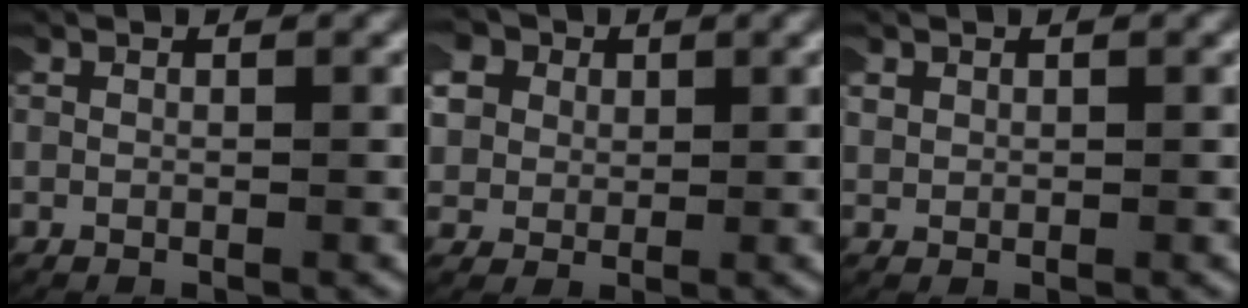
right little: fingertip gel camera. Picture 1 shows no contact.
{"total": 6.8, "force": [2.4, 5.6, 2.9], "torque": [-0.088, 0.001, 0.033]}
{"total": 1.2, "force": [0.6, 1.0, 0.5], "torque": [-0.021, 0.000, 0.015]}